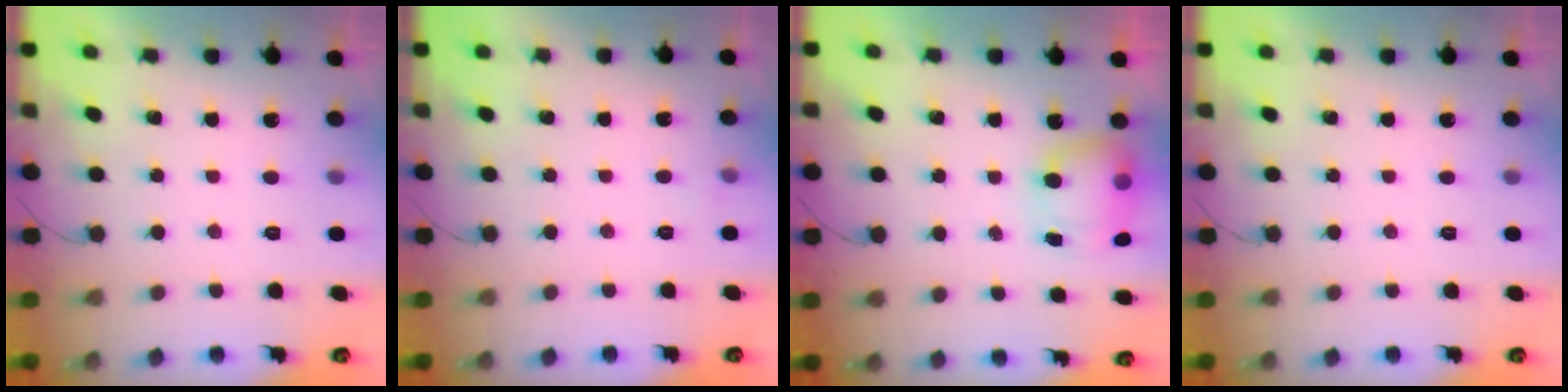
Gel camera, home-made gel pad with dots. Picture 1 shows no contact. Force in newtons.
{"total": 2.3, "press": 2.1, "slide": 0.9}
{"total": 7.5, "press": 7.4, "slide": 1.3}
{"total": 0.0}